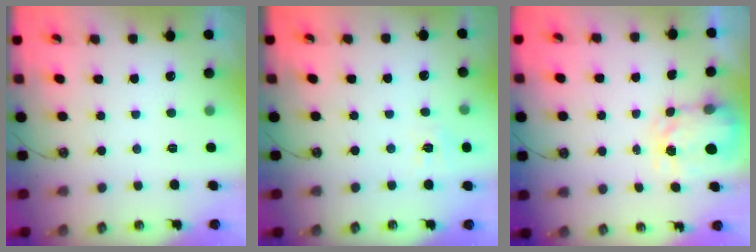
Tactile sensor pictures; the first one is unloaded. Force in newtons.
{"total": 7.3, "press": 7.3, "slide": 0.7}
{"total": 3.8, "press": 3.7, "slide": 0.5}